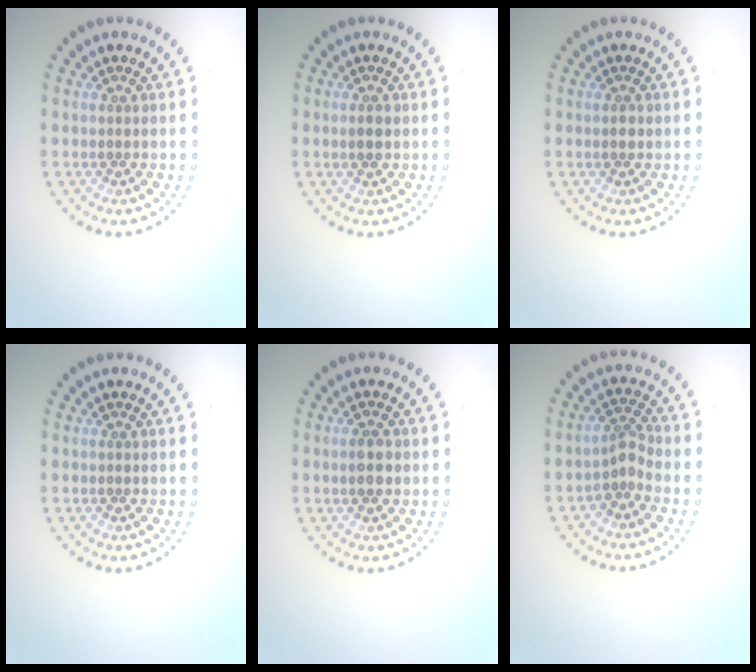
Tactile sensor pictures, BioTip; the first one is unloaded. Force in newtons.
{"total": 1.3, "press": 1.2, "slide": 0.4}
{"total": 0.9, "press": 0.9, "slide": 0.1}
{"total": 0.0}
{"total": 1.9, "press": 1.9, "slide": 0.4}
{"total": 1.9, "press": 1.4, "slide": 1.3}